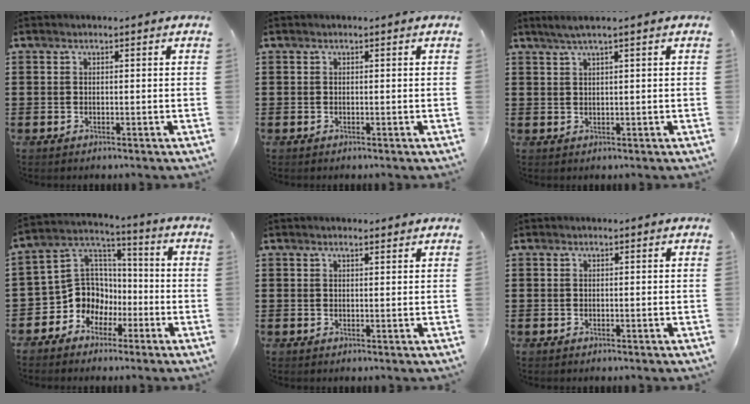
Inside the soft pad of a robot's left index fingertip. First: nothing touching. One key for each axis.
{"total": 0.0}
{"total": 2.0, "fx": 1.0, "fy": -0.2, "fz": 1.6, "tx": -0.031, "ty": -0.001, "tz": 0.018}
{"total": 9.0, "fx": -3.2, "fy": 8.2, "fz": 1.9, "tx": -0.088, "ty": -0.002, "tz": -0.061}
{"total": 1.2, "fx": 1.1, "fy": 0.2, "fz": 0.6, "tx": -0.013, "ty": 0.001, "tz": 0.020}
{"total": 0.0}